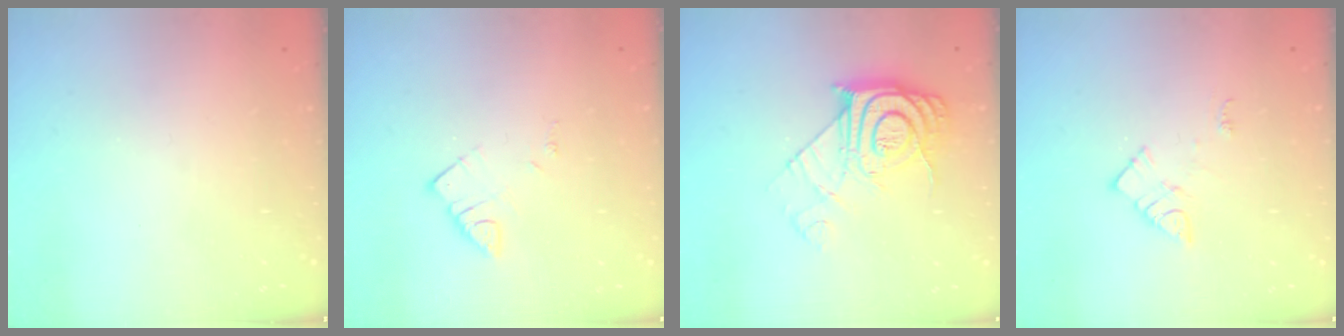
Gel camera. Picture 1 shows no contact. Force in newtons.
{"total": 3.5, "press": 3.5, "slide": 0.4}
{"total": 12.3, "press": 12.3, "slide": 1.1}
{"total": 8.3, "press": 8.2, "slide": 0.5}